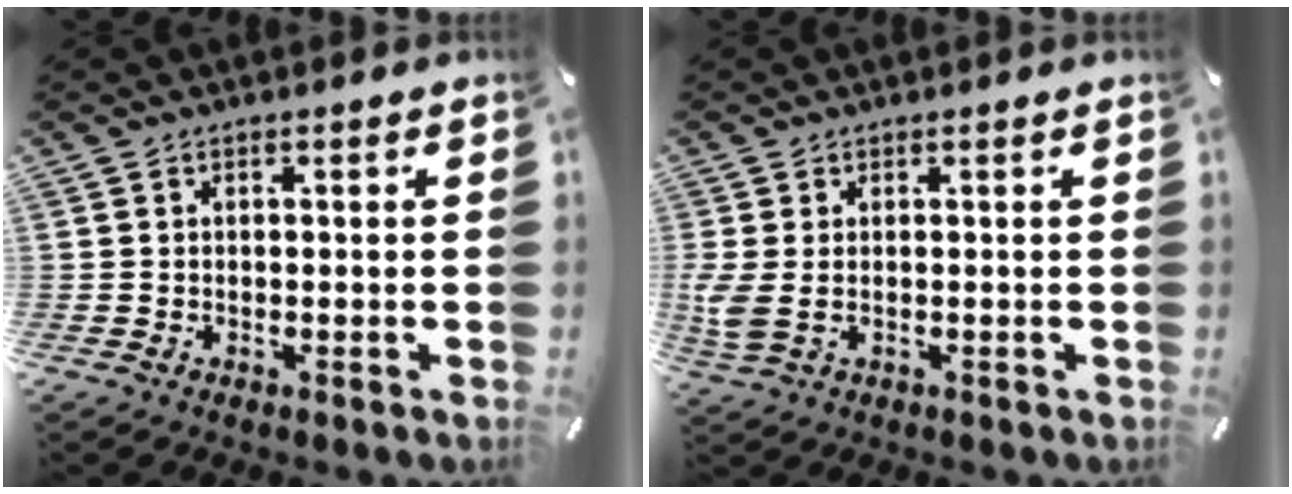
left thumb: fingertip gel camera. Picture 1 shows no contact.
{"total": 4.2, "force": [0.5, 2.0, 3.7], "torque": [-0.087, -0.004, 0.007]}